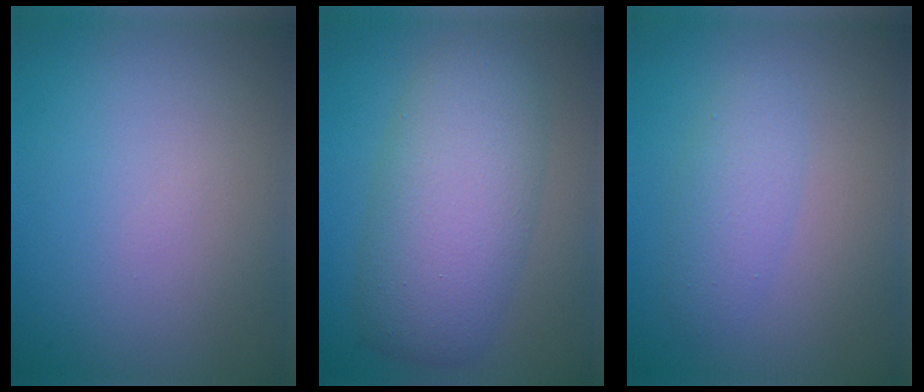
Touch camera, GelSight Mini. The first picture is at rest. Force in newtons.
{"total": 7.3, "press": 7.3, "slide": 0.1}
{"total": 2.3, "press": 2.3, "slide": 0.1}